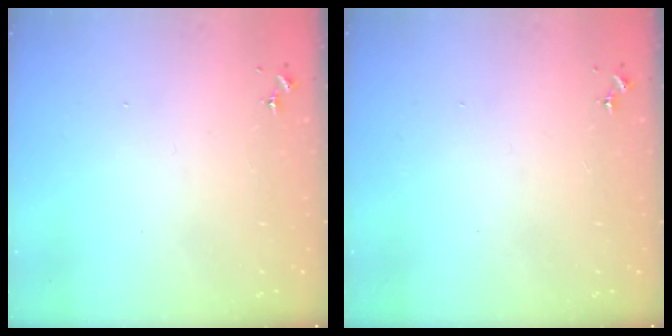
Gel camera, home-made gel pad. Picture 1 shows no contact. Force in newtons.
{"total": 0.0}